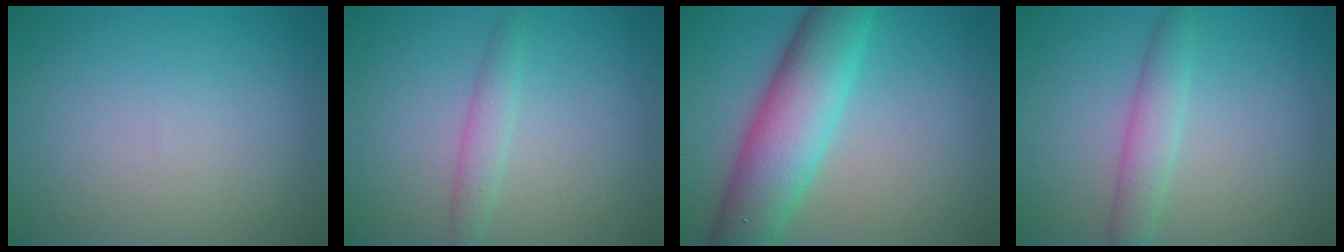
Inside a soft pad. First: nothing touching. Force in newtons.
{"total": 1.8, "press": 1.8, "slide": 0.1}
{"total": 8.2, "press": 8.2, "slide": 0.2}
{"total": 2.6, "press": 2.6, "slide": 0.1}